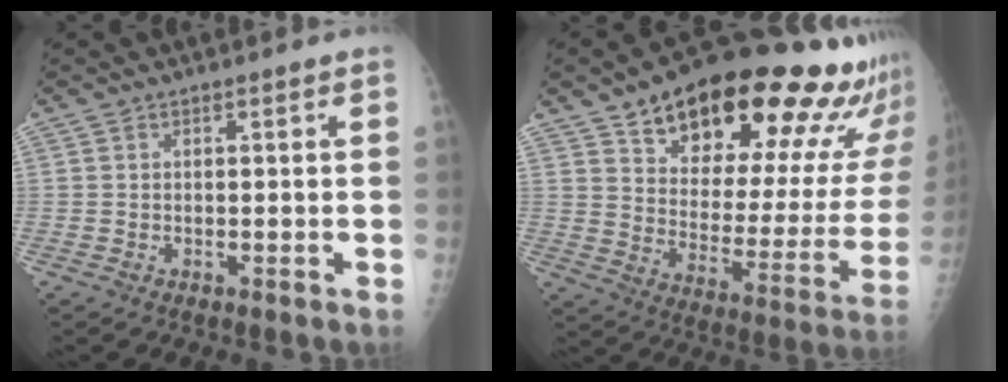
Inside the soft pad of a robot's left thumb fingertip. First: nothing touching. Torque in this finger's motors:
{"motor_torque": [1.34, 1.37, 1.52, -1.25, 0.17]}